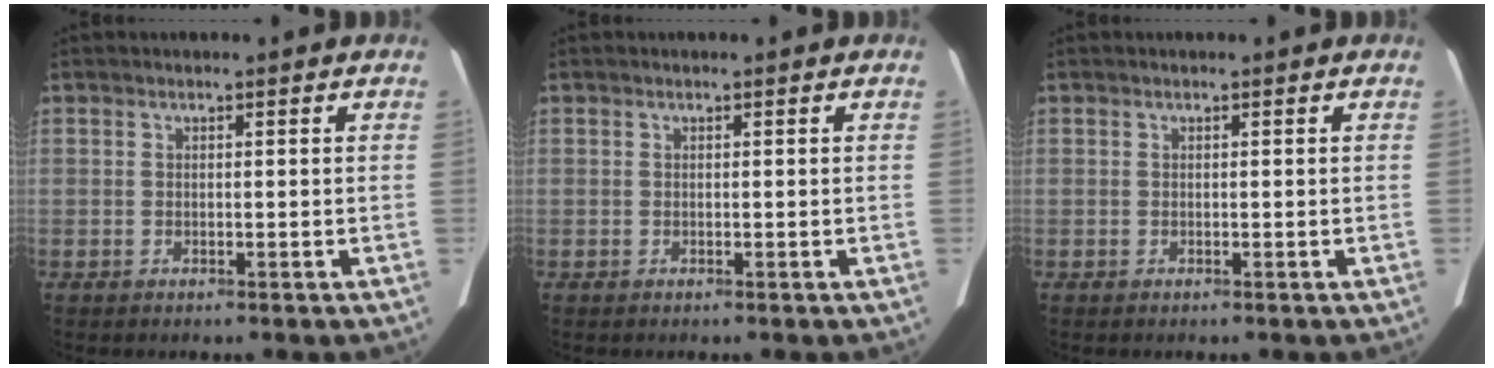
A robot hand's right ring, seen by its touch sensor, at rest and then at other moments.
{"total": 0.0}
{"total": 0.0}